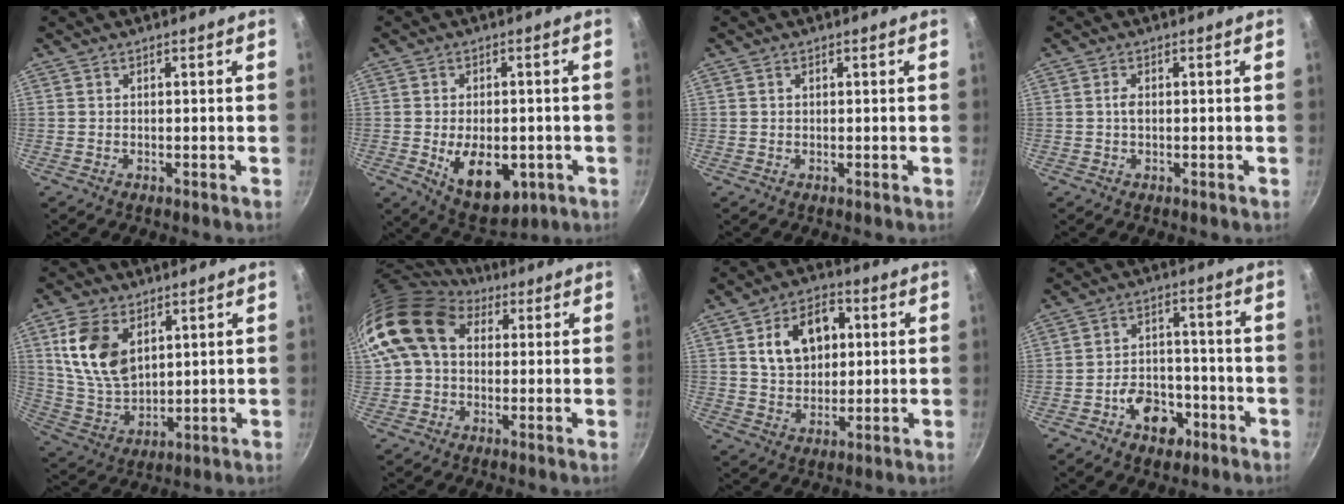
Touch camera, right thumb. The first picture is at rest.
{"total": 11.9, "force": [-3.0, 7.1, 9.1], "torque": [-0.110, -0.004, -0.027]}
{"total": 0.5, "force": [0.2, 0.4, 0.2], "torque": [-0.003, 0.003, 0.004]}
{"total": 1.5, "force": [0.0, 0.9, 1.2], "torque": [-0.021, 0.004, -0.001]}
{"total": 13.8, "force": [5.0, 8.8, 9.4], "torque": [-0.163, -0.026, 0.108]}
{"total": 13.8, "force": [3.9, 10.2, 8.4], "torque": [-0.134, 0.016, 0.055]}
{"total": 12.7, "force": [3.1, 9.0, 8.4], "torque": [-0.102, 0.002, 0.052]}
{"total": 8.8, "force": [-4.4, 6.0, 4.7], "torque": [-0.047, 0.036, -0.069]}